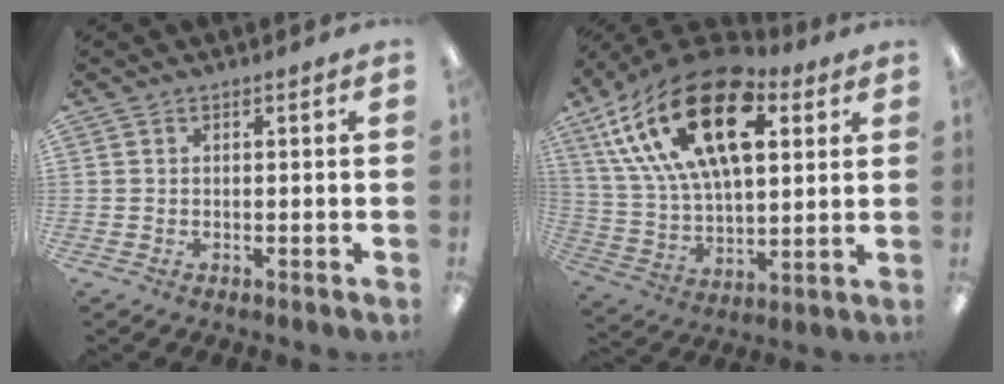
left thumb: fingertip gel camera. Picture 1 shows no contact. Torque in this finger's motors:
{"motor_torque": [1.10, 1.20, 1.42, -1.35, 0.72]}